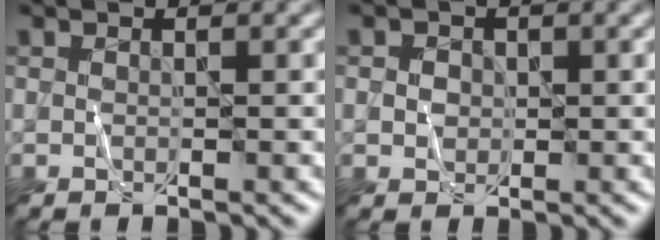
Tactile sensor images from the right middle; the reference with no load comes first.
{"total": 1.5, "force": [0.1, 1.3, 0.6], "torque": [-0.010, 0.002, 0.000]}